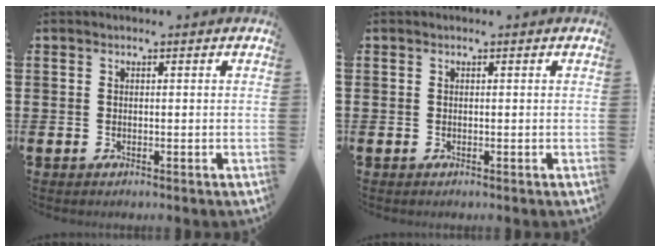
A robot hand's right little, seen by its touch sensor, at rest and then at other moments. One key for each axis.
{"total": 0.0}